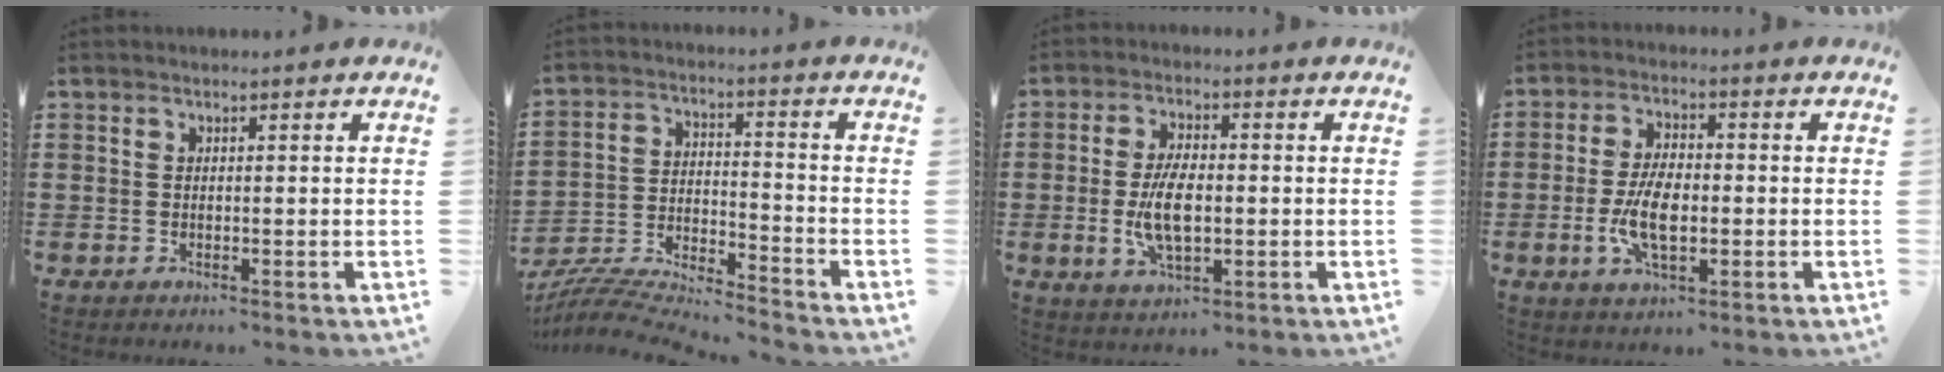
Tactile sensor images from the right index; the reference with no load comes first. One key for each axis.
{"total": 5.7, "fx": -5.5, "fy": 0.1, "fz": 1.4, "tx": -0.042, "ty": -0.018, "tz": -0.115}
{"total": 7.4, "fx": -0.9, "fy": 3.3, "fz": 6.5, "tx": -0.149, "ty": -0.007, "tz": -0.023}
{"total": 7.4, "fx": -1.4, "fy": 3.5, "fz": 6.4, "tx": -0.146, "ty": -0.005, "tz": -0.032}